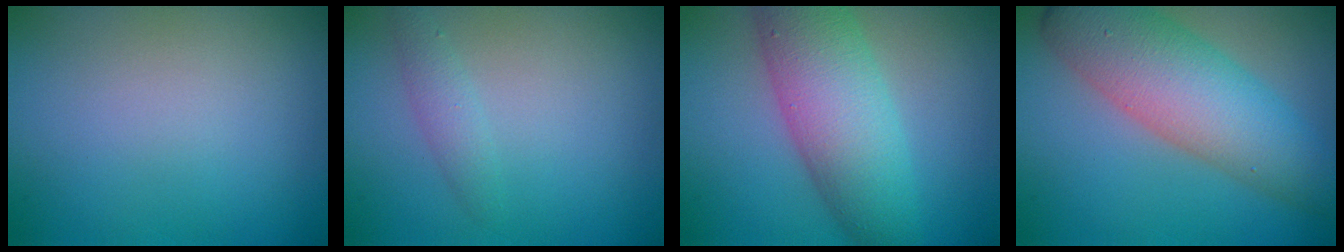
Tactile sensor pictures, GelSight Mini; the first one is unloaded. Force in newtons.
{"total": 1.4, "press": 1.4, "slide": 0.0}
{"total": 7.5, "press": 7.5, "slide": 0.1}
{"total": 7.8, "press": 7.8, "slide": 0.2}